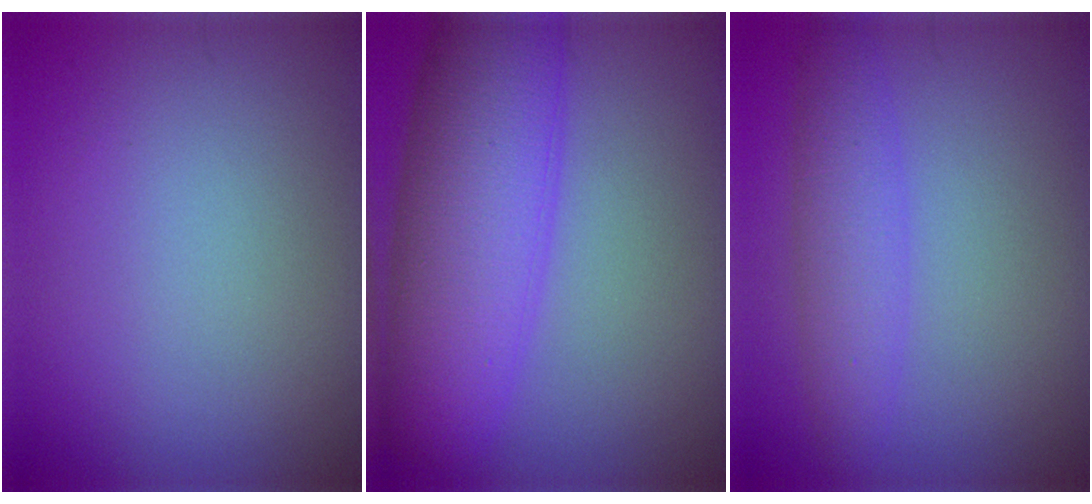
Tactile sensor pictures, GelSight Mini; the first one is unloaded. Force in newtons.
{"total": 10.4, "press": 10.4, "slide": 0.3}
{"total": 3.8, "press": 3.8, "slide": 0.2}